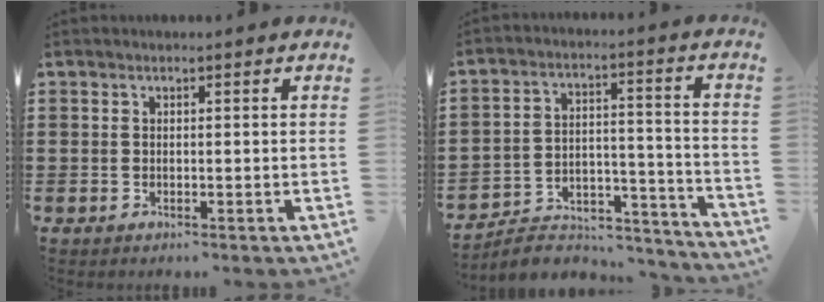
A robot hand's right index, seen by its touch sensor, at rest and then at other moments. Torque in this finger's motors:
{"motor_torque": [-1.60, 0.38, -0.01, -0.21]}